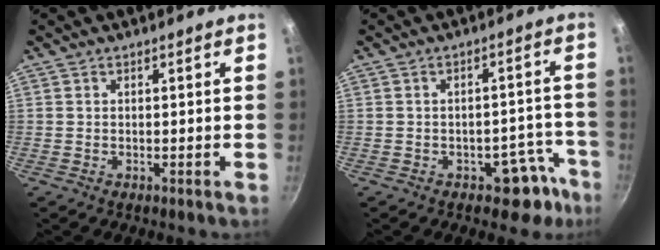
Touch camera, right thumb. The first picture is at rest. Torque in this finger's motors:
{"motor_torque": [2.67, 2.34, 0.31, -0.65, -0.05]}